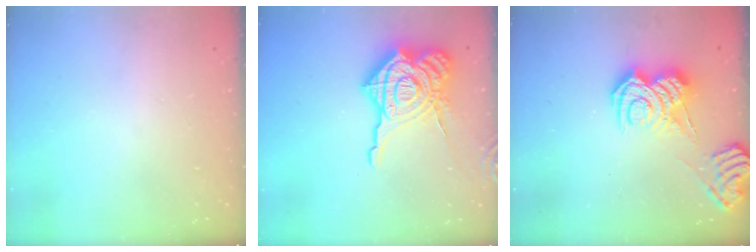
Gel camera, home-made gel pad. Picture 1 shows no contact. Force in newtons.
{"total": 23.6, "press": 23.5, "slide": 2.7}
{"total": 12.0, "press": 12.0, "slide": 1.4}